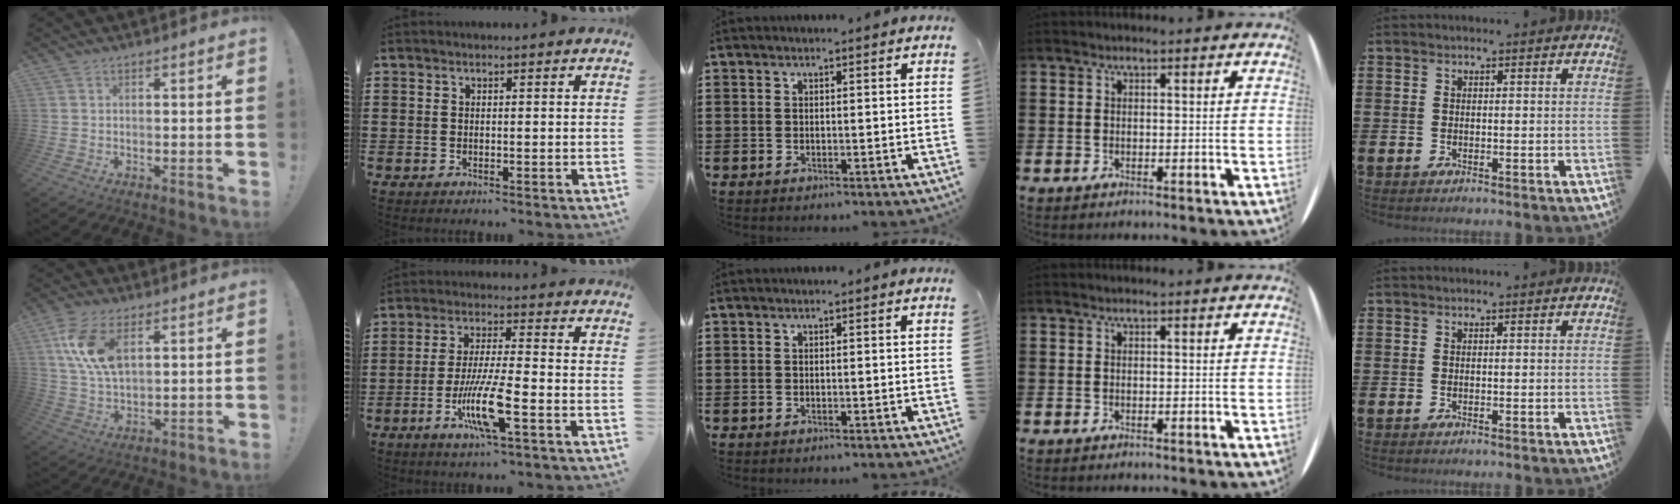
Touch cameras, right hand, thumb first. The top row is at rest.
{"thumb": {"total": 11.8, "force": [4.9, 6.1, 8.8], "torque": [-0.176, -0.014, 0.091]}, "index": {"total": 9.4, "force": [-3.8, 1.2, 8.6], "torque": [-0.178, -0.016, -0.073]}}